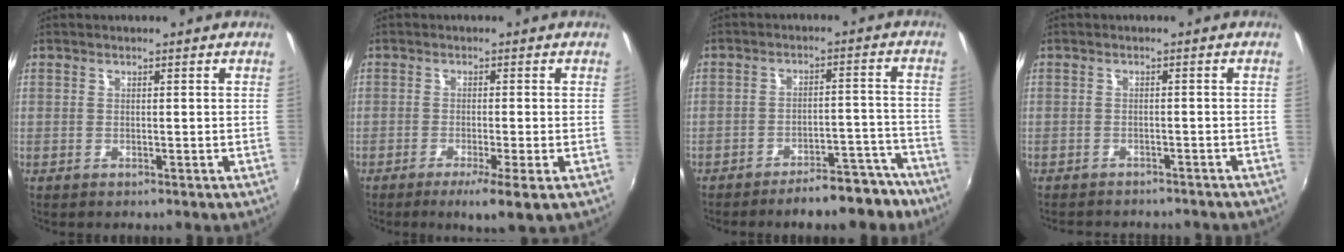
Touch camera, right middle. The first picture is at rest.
{"total": 4.8, "force": [-2.5, -0.1, 4.2], "torque": [-0.080, -0.013, -0.041]}
{"total": 11.0, "force": [-9.5, 3.4, 4.5], "torque": [-0.063, 0.028, -0.107]}
{"total": 8.4, "force": [-7.4, 2.4, 3.1], "torque": [-0.069, -0.017, -0.100]}